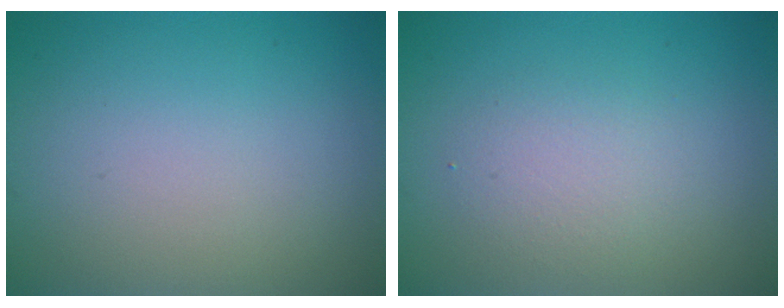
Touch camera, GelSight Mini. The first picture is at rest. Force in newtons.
{"total": 2.4, "press": 2.4, "slide": 0.4}